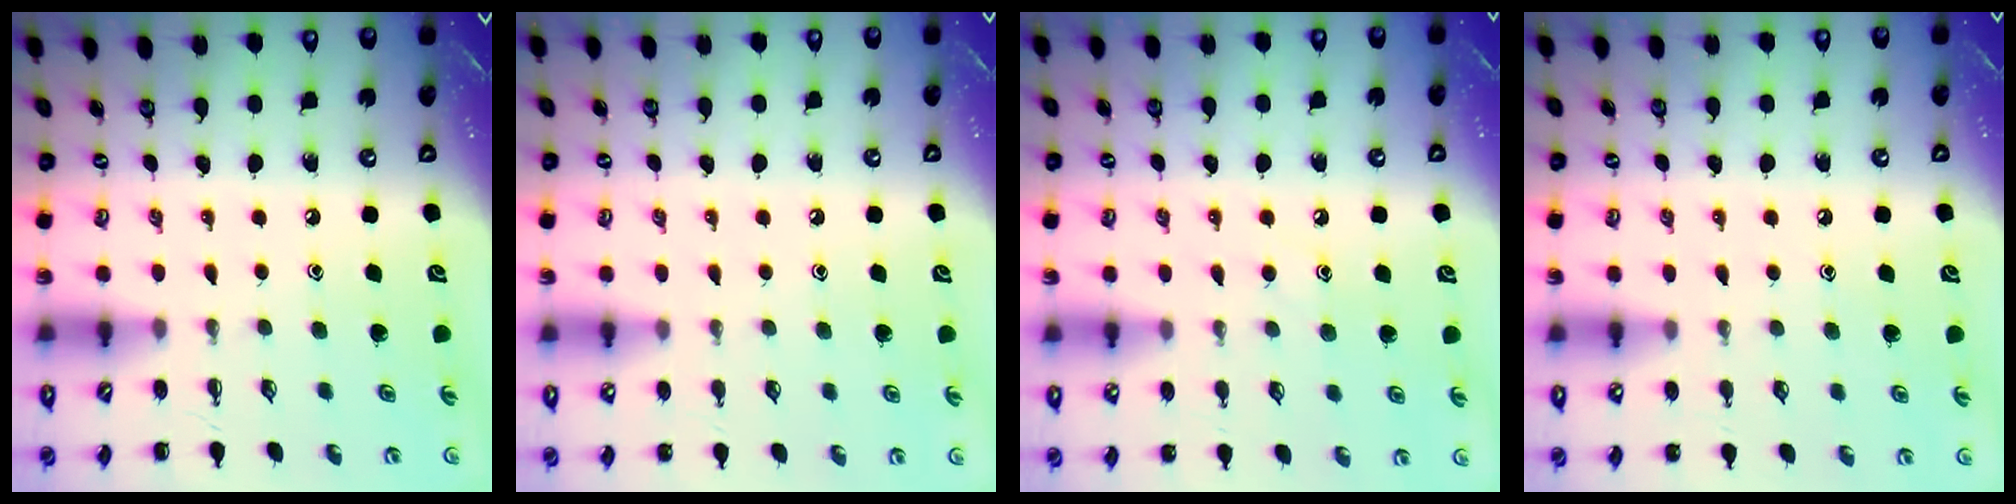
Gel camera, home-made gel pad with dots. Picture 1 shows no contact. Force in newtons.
{"total": 4.3, "press": 4.0, "slide": 1.6}
{"total": 6.1, "press": 6.0, "slide": 1.2}
{"total": 6.2, "press": 5.9, "slide": 1.9}